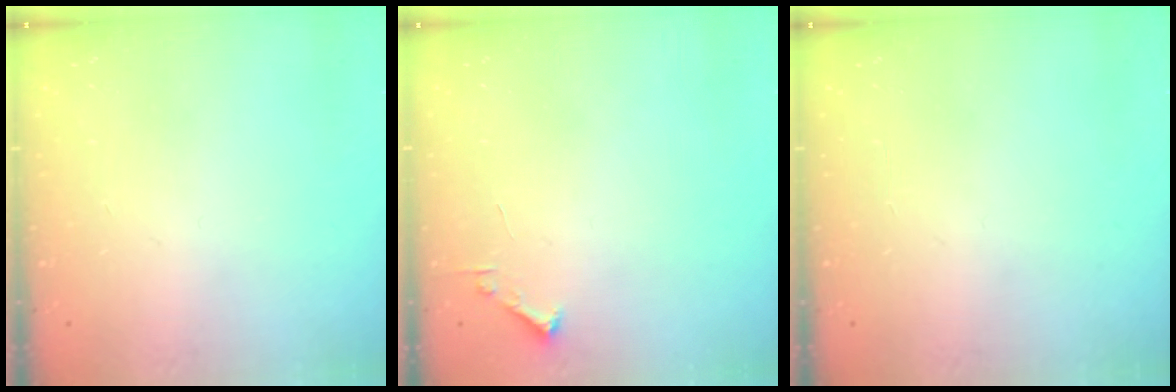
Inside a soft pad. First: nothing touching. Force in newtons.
{"total": 1.7, "press": 1.7, "slide": 0.2}
{"total": 0.0}